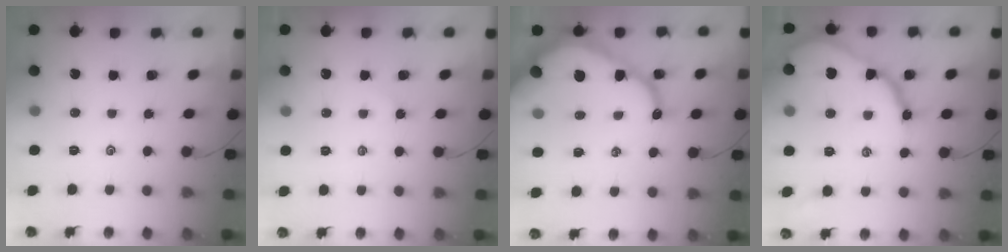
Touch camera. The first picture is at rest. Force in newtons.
{"total": 3.0, "press": 2.9, "slide": 0.3}
{"total": 16.6, "press": 16.5, "slide": 1.8}
{"total": 13.1, "press": 13.1, "slide": 0.7}